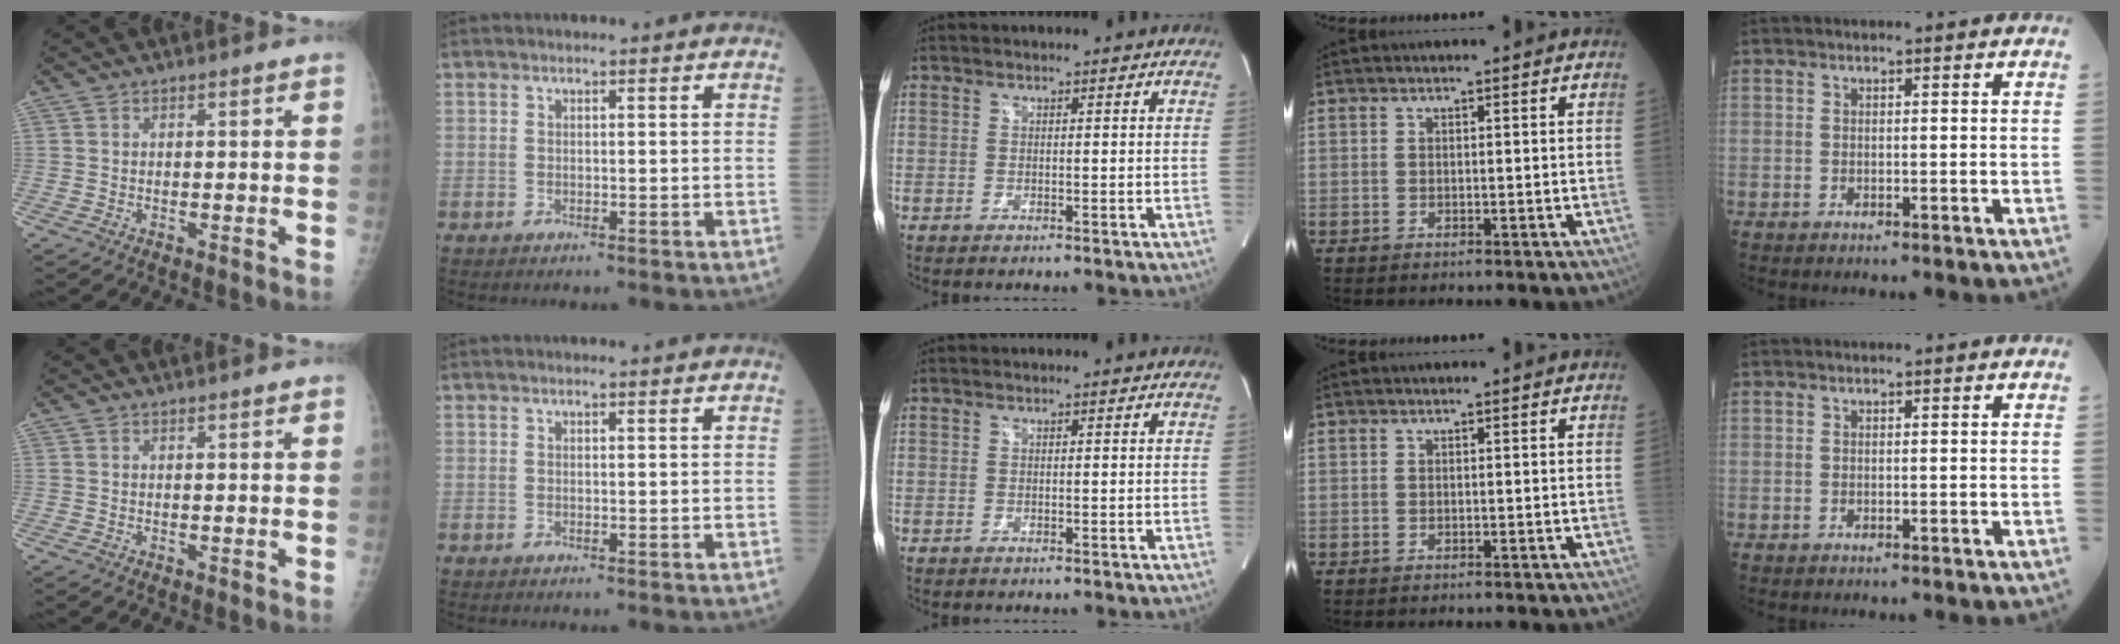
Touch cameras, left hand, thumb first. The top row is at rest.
{"thumb": {"total": 0.8, "force": [0.7, 0.1, 0.3], "torque": [-0.003, 0.001, 0.011]}, "index": {"total": 1.3, "force": [1.2, 0.0, 0.4], "torque": [-0.008, 0.004, 0.015]}}